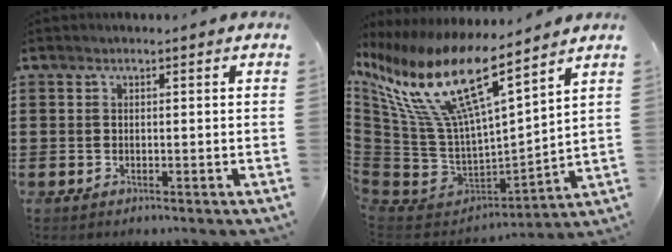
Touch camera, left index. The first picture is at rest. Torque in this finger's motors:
{"motor_torque": [2.14, 0.00, 1.05, 0.21]}